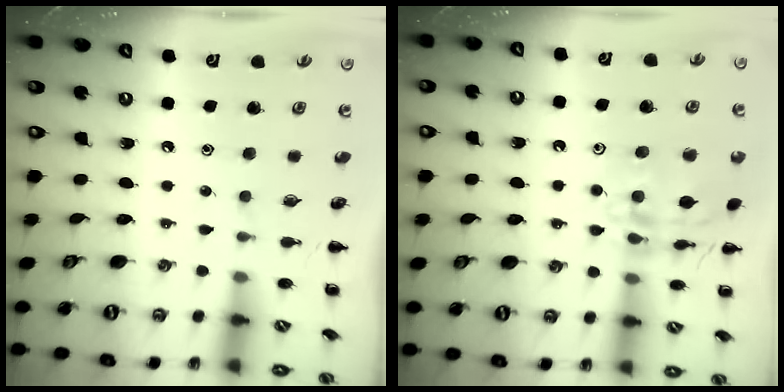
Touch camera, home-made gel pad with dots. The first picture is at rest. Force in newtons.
{"total": 14.6, "press": 14.6, "slide": 0.9}